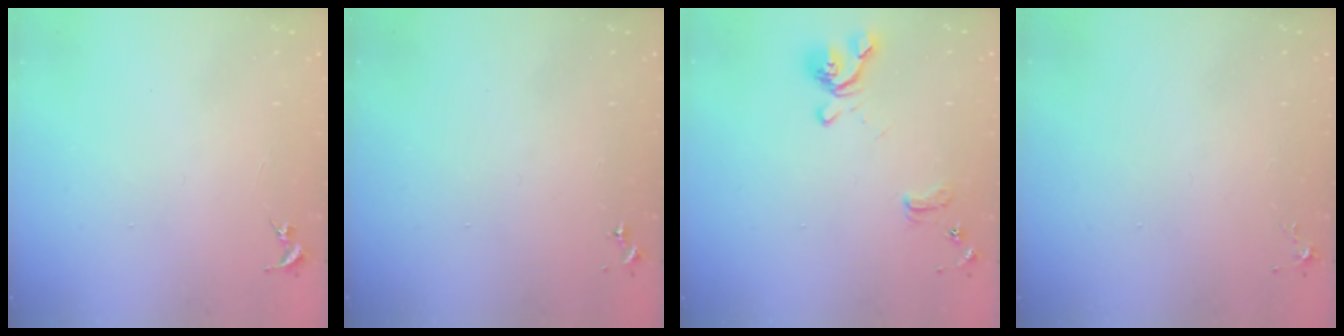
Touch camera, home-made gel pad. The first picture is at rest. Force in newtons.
{"total": 0.0}
{"total": 12.7, "press": 12.6, "slide": 1.4}
{"total": 4.5, "press": 4.4, "slide": 0.6}